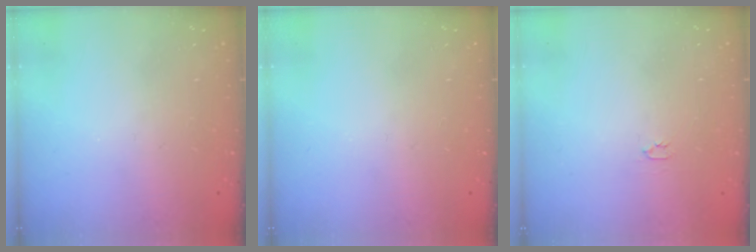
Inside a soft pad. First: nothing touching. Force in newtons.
{"total": 0.0}
{"total": 2.0, "press": 2.0, "slide": 0.3}